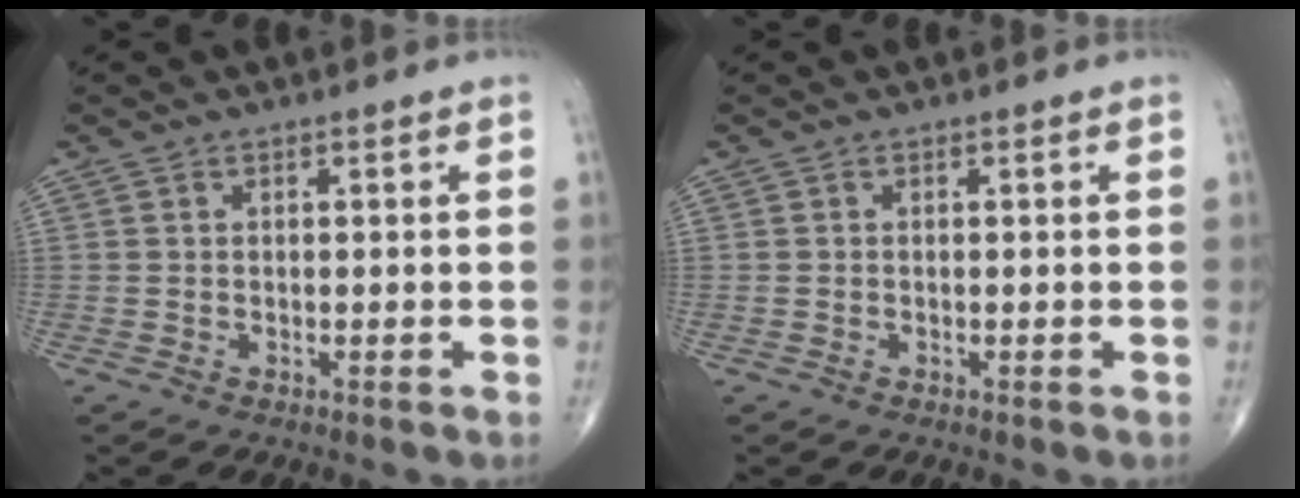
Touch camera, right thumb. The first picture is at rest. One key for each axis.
{"total": 0.0}